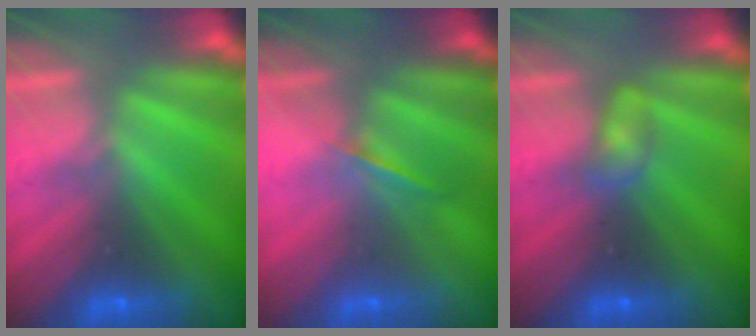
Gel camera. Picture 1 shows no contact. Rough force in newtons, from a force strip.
{"total": 1.3}
{"total": 2.3}